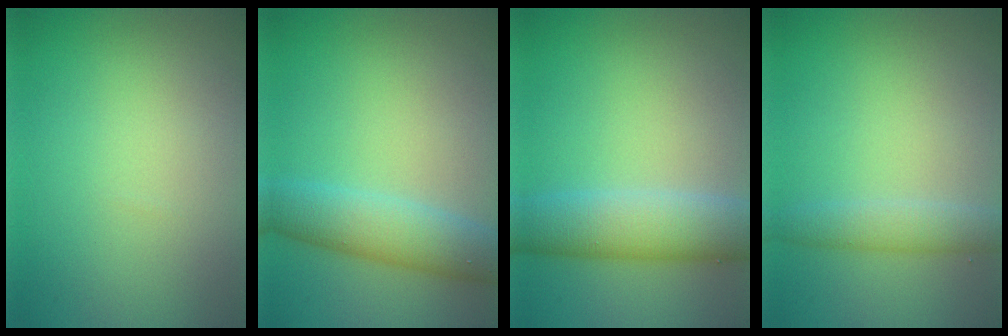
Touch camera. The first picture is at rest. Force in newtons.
{"total": 5.5, "press": 5.5, "slide": 0.1}
{"total": 6.0, "press": 6.0, "slide": 0.2}
{"total": 2.4, "press": 2.4, "slide": 0.1}